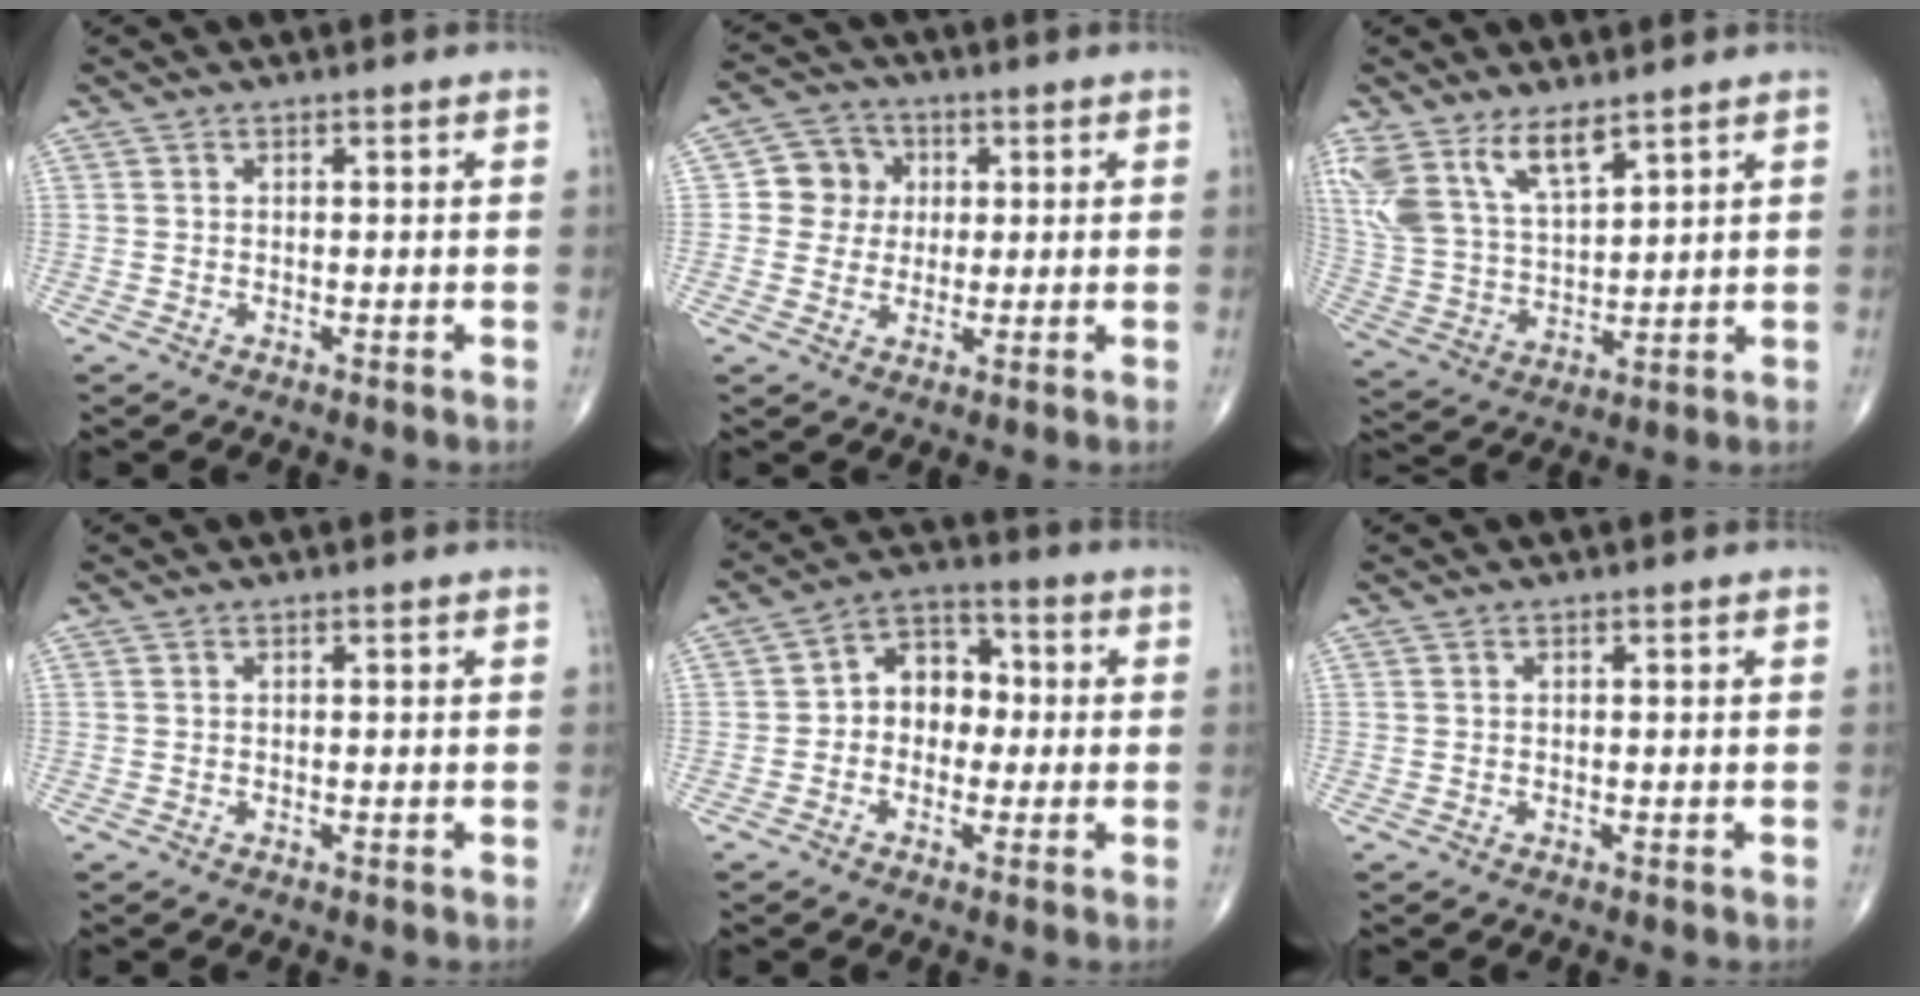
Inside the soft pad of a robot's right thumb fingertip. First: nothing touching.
{"total": 7.0, "force": [1.0, 6.7, 2.0], "torque": [0.006, 0.007, 0.007]}
{"total": 12.6, "force": [8.3, 5.1, 7.9], "torque": [-0.152, -0.029, 0.182]}
{"total": 0.0}
{"total": 8.7, "force": [-0.1, 6.8, 5.5], "torque": [-0.047, 0.030, -0.015]}
{"total": 0.0}